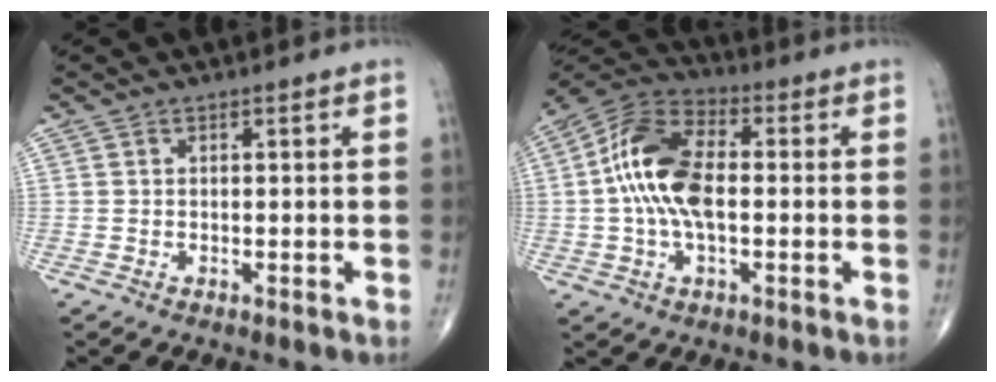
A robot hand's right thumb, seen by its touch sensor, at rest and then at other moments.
{"total": 14.4, "force": [0.2, 7.8, 12.2], "torque": [-0.238, 0.030, -0.006]}